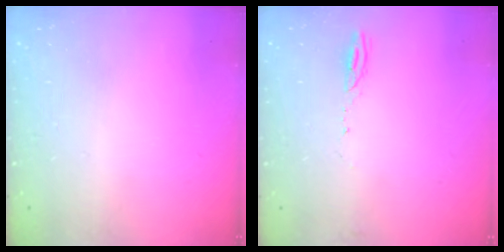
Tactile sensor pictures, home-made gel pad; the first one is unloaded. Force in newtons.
{"total": 3.3, "press": 3.3, "slide": 0.4}